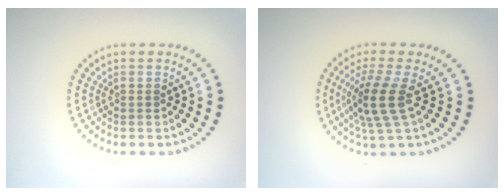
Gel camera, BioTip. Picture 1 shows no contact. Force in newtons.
{"total": 3.9, "press": 3.1, "slide": 2.4}